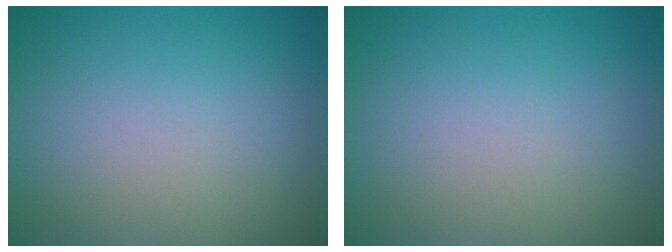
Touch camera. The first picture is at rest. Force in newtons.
{"total": 0.0}